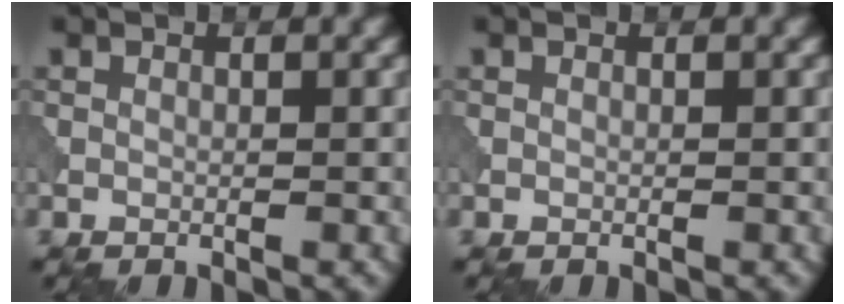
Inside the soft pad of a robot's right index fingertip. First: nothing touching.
{"total": 0.0}